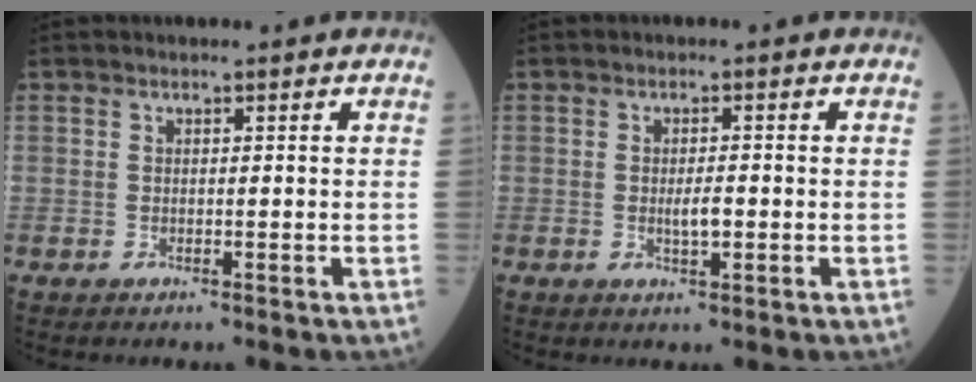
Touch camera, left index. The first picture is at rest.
{"total": 2.2, "force": [-0.6, 0.5, 2.1], "torque": [-0.038, -0.003, -0.010]}